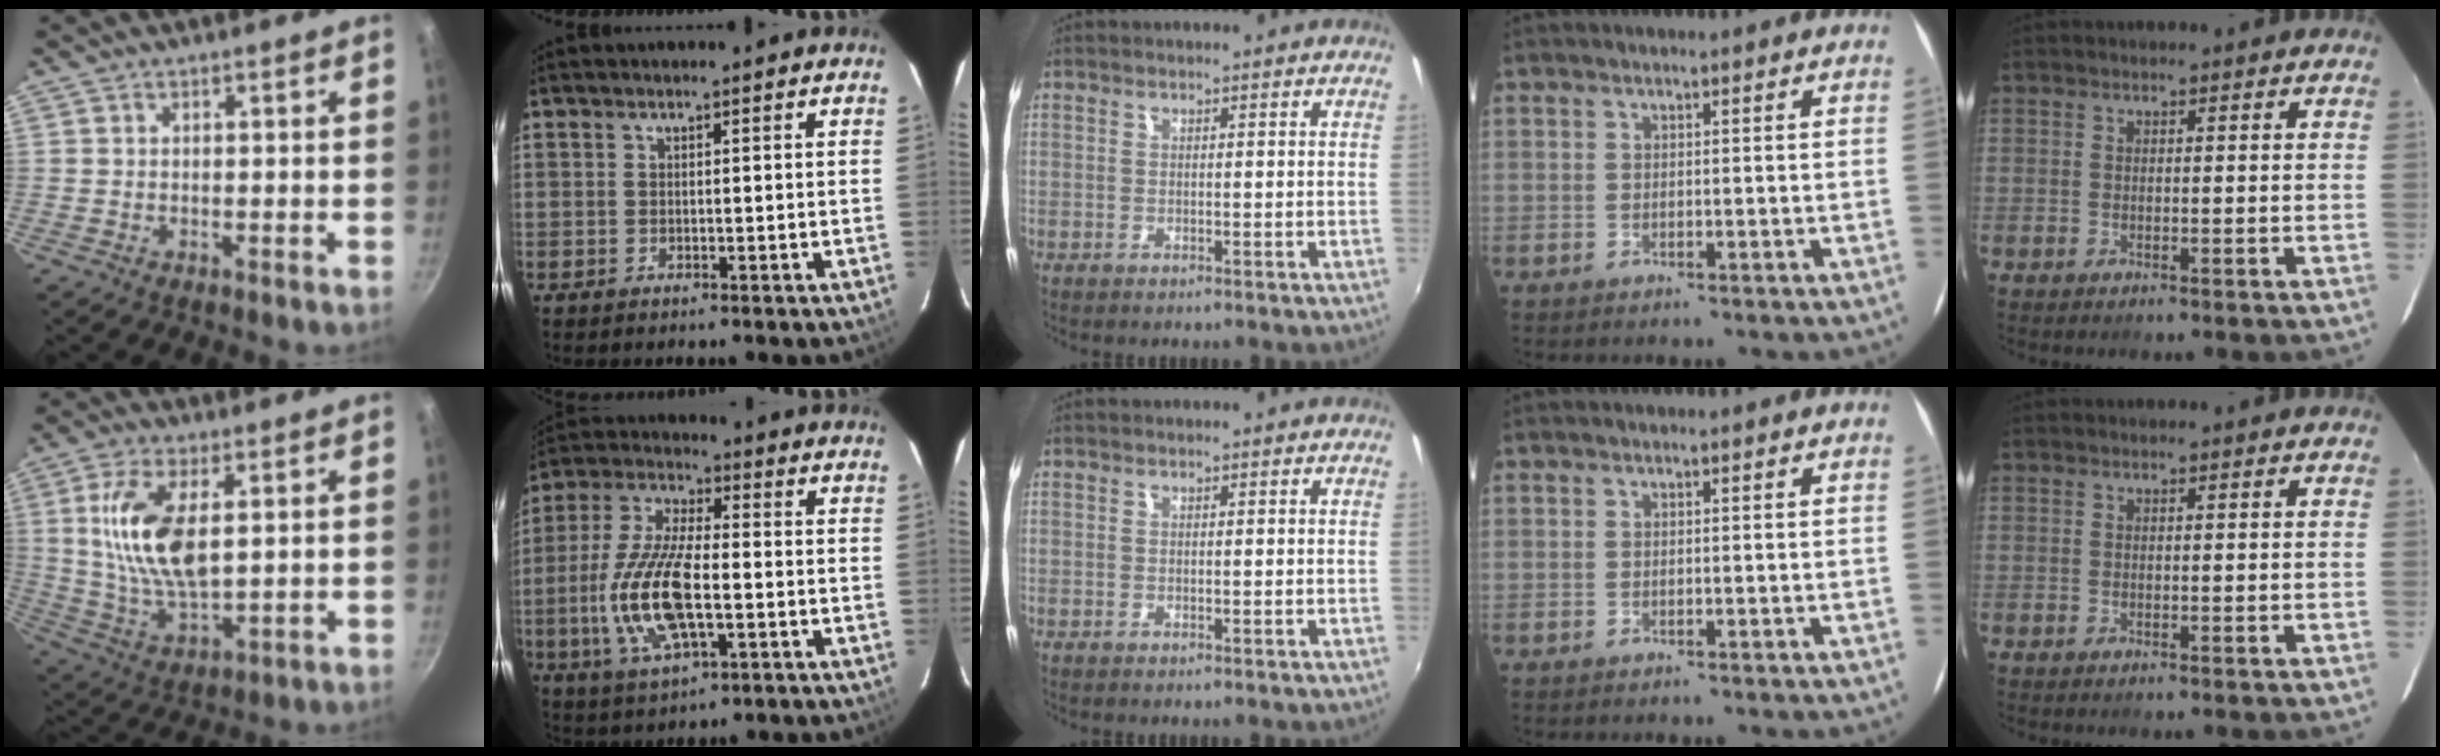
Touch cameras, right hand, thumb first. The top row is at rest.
{"thumb": {"total": 14.7, "force": [3.2, 7.0, 12.5], "torque": [-0.236, -0.014, 0.067]}, "index": {"total": 15.8, "force": [-3.3, 5.9, 14.3], "torque": [-0.303, -0.004, -0.063]}}